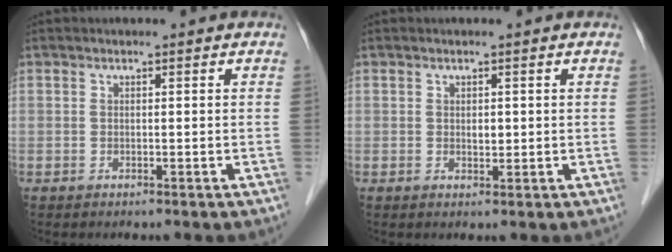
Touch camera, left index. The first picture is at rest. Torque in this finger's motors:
{"motor_torque": [0.07, 0.05, 0.01, 0.00]}